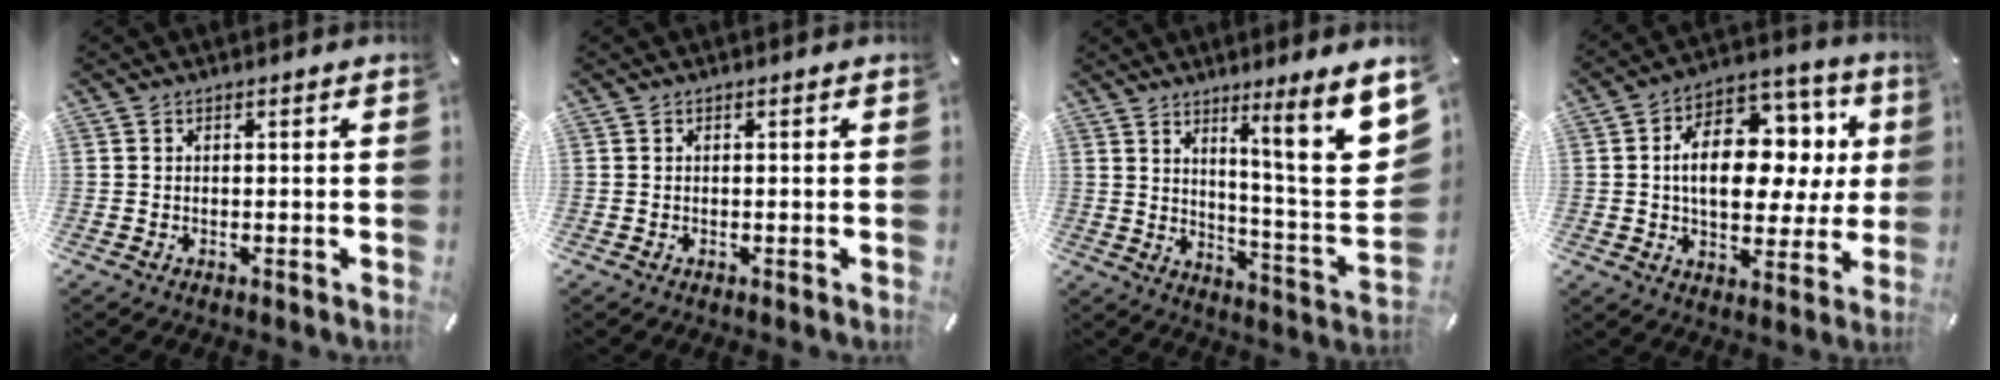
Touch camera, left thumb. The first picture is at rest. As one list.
[{"total": 0.0}, {"total": 15.7, "force": [8.2, 0.7, 13.4], "torque": [-0.198, -0.074, 0.114]}, {"total": 17.1, "force": [2.9, 11.1, 12.7], "torque": [-0.201, -0.011, 0.054]}]